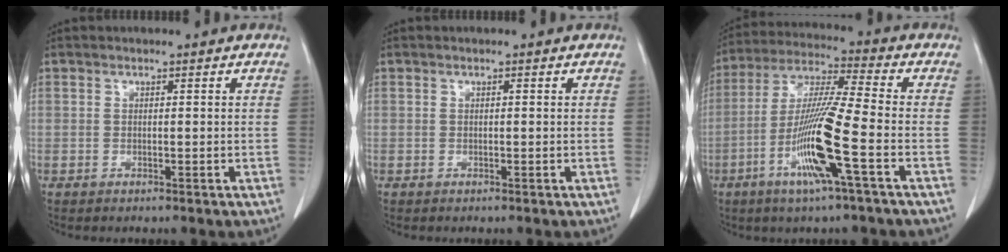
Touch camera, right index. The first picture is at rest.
{"total": 0.0}
{"total": 13.5, "force": [-4.8, -0.6, 12.6], "torque": [-0.253, -0.013, -0.098]}